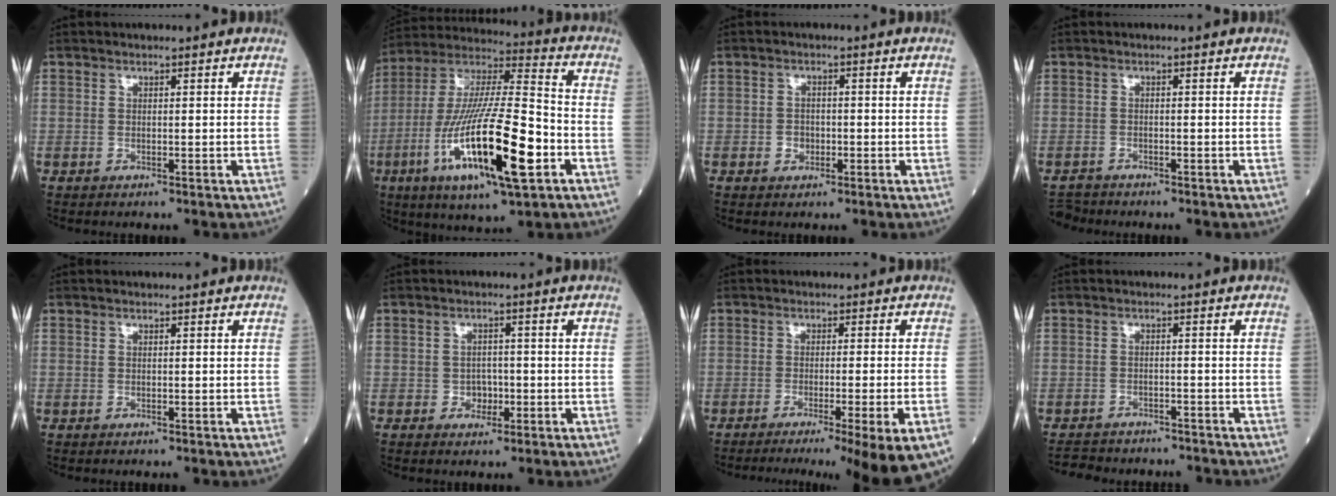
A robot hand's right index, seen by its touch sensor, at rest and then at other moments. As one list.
[{"total": 22.2, "force": [-7.4, 3.7, 20.6], "torque": [-0.406, -0.026, -0.127]}, {"total": 2.0, "force": [-0.7, 1.7, 0.9], "torque": [-0.014, 0.005, -0.007]}, {"total": 1.9, "force": [-1.6, 0.8, -0.3], "torque": [0.000, -0.003, -0.029]}, {"total": 0.0}, {"total": 2.4, "force": [-0.7, 2.0, 1.2], "torque": [-0.011, 0.005, -0.010]}, {"total": 13.6, "force": [-9.4, -0.7, 9.7], "torque": [-0.080, -0.030, -0.130]}, {"total": 9.7, "force": [-8.9, 3.0, 2.4], "torque": [-0.054, -0.001, -0.114]}]